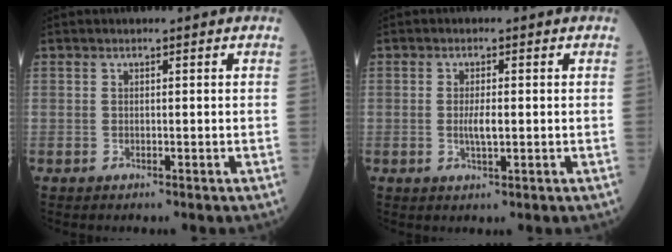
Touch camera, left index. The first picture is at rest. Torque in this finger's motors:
{"motor_torque": [0.41, 0.34, 0.08, 0.02]}